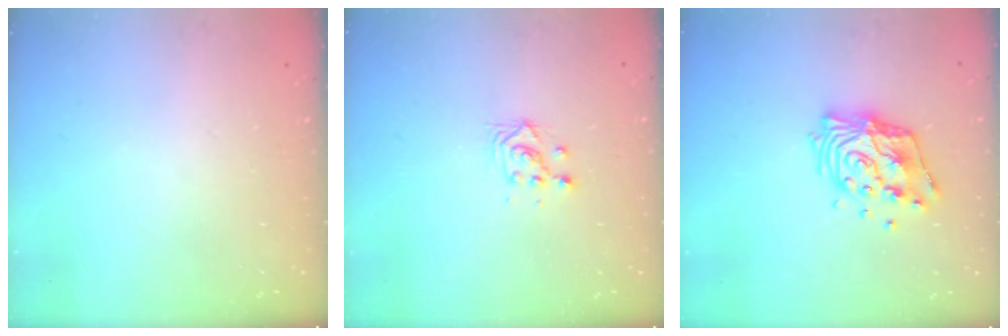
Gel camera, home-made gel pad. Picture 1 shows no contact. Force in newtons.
{"total": 2.8, "press": 2.8, "slide": 0.1}
{"total": 13.7, "press": 13.6, "slide": 1.5}